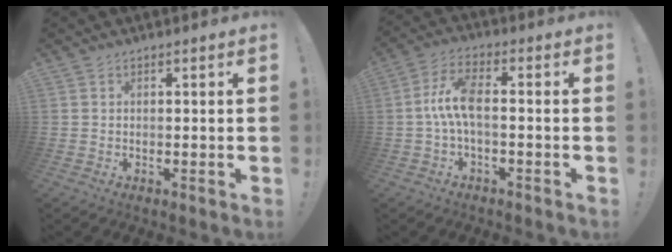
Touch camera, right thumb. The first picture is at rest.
{"total": 8.6, "force": [-0.7, 2.9, 8.0], "torque": [-0.163, 0.006, -0.012]}